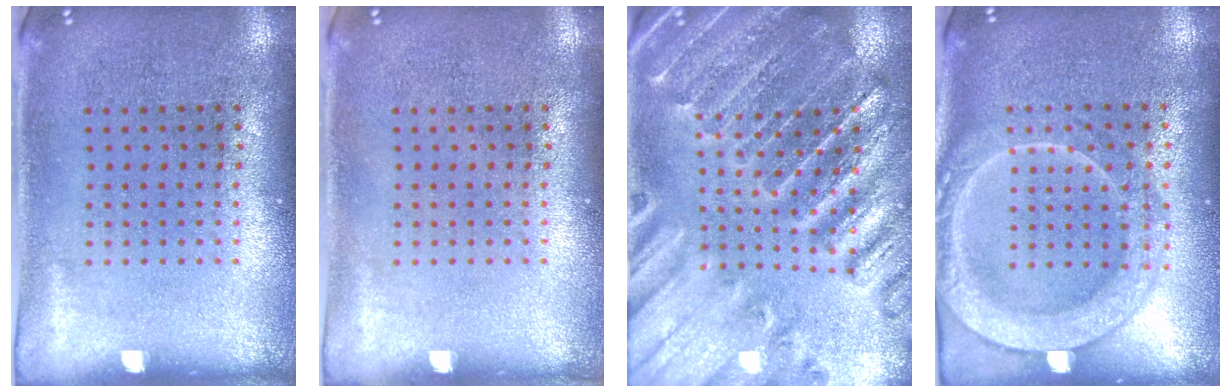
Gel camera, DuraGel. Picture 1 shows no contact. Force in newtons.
{"total": 0.0}
{"total": 2.8, "press": 2.8, "slide": 0.4}
{"total": 2.0, "press": 1.9, "slide": 0.3}